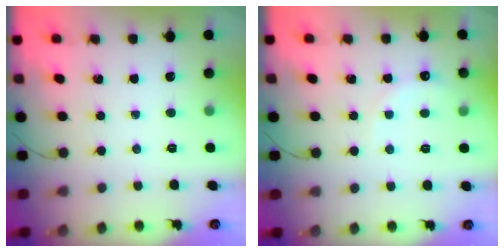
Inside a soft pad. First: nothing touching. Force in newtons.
{"total": 5.9, "press": 5.8, "slide": 1.3}